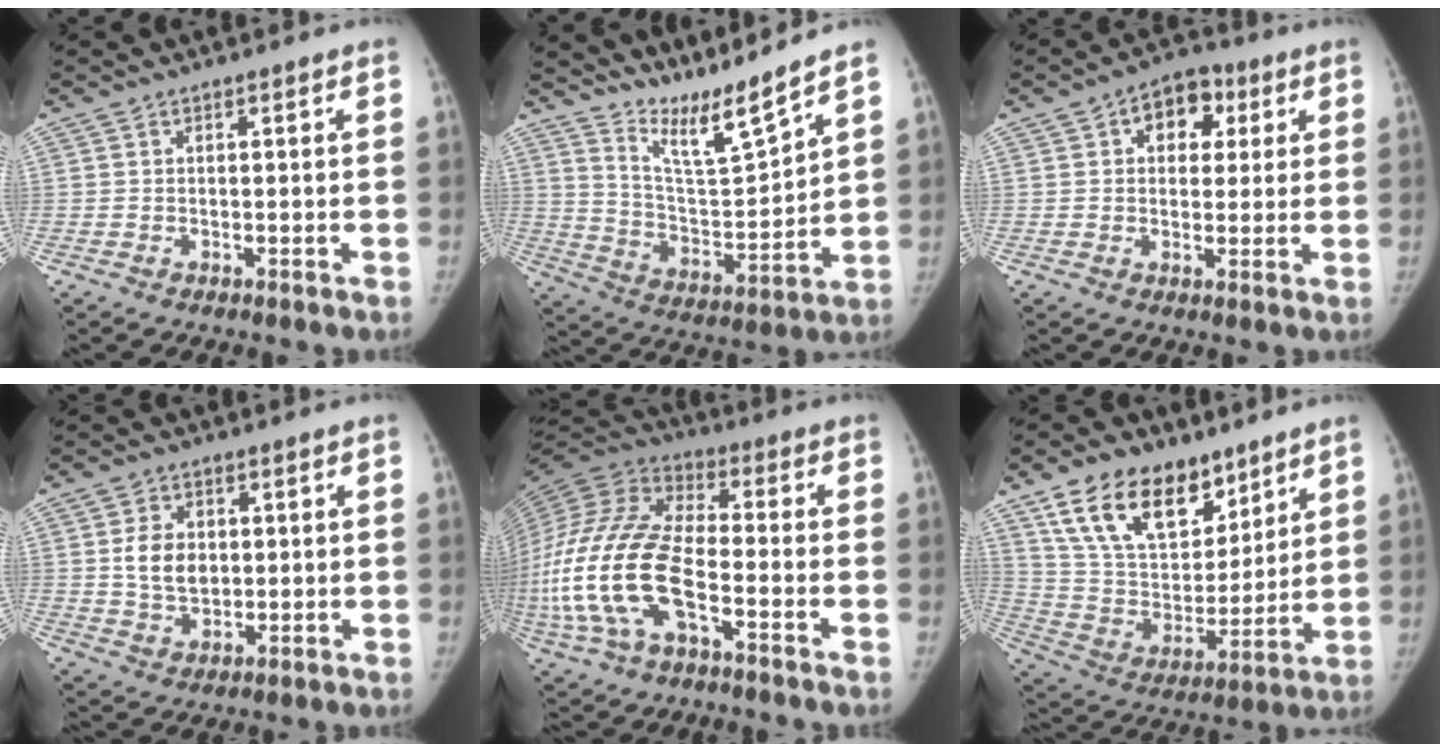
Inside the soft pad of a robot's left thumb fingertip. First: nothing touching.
{"total": 11.0, "force": [10.1, -0.7, 4.2], "torque": [-0.066, -0.085, 0.197]}
{"total": 8.5, "force": [3.0, 6.1, 5.2], "torque": [-0.031, 0.004, 0.035]}
{"total": 7.1, "force": [1.0, 5.3, 4.7], "torque": [-0.059, -0.009, 0.025]}
{"total": 22.0, "force": [-6.4, 10.5, 18.2], "torque": [-0.408, 0.025, -0.121]}
{"total": 20.3, "force": [12.5, 11.9, 10.7], "torque": [-0.142, -0.045, 0.230]}